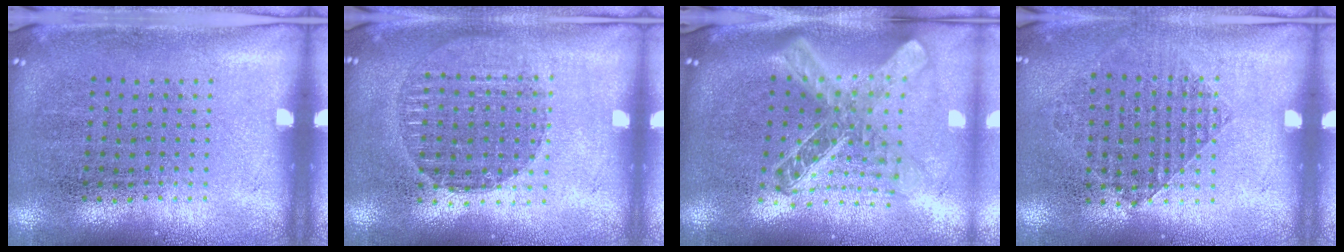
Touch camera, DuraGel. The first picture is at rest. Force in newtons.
{"total": 1.4, "press": 1.2, "slide": 0.6}
{"total": 2.6, "press": 1.9, "slide": 1.8}
{"total": 0.9, "press": 0.9, "slide": 0.2}